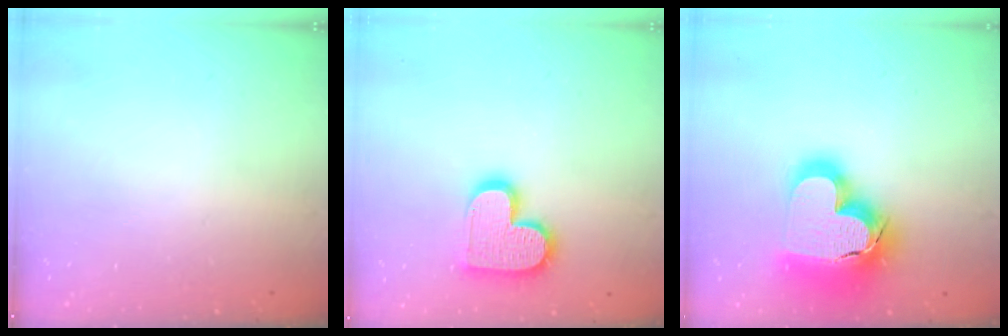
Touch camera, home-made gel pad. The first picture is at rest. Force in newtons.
{"total": 15.1, "press": 15.0, "slide": 0.9}
{"total": 22.8, "press": 22.6, "slide": 2.2}